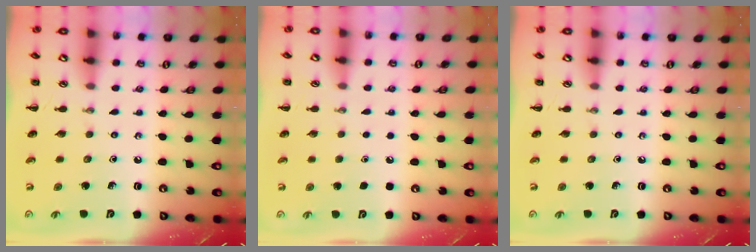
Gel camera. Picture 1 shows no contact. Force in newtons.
{"total": 1.7, "press": 1.7, "slide": 0.1}
{"total": 0.0}